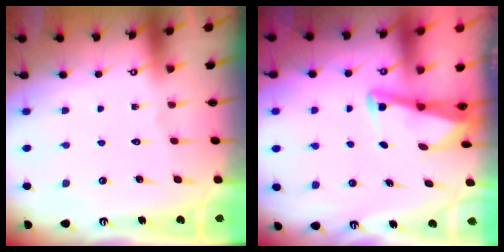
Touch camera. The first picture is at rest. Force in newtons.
{"total": 2.8, "press": 2.8, "slide": 0.4}